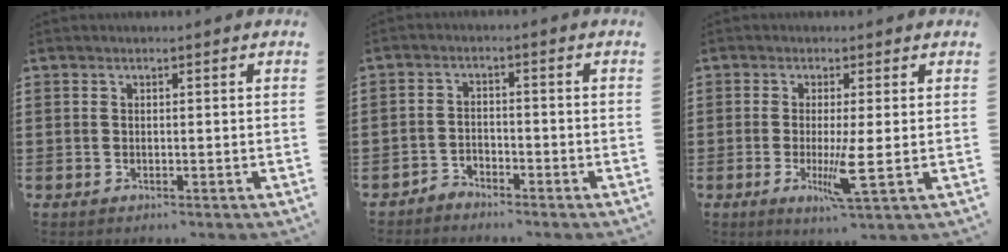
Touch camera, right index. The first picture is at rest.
{"total": 2.3, "force": [-2.2, 0.6, -0.2], "torque": [-0.005, 0.005, -0.048]}
{"total": 5.5, "force": [-0.8, 0.1, 5.4], "torque": [-0.108, -0.022, -0.017]}